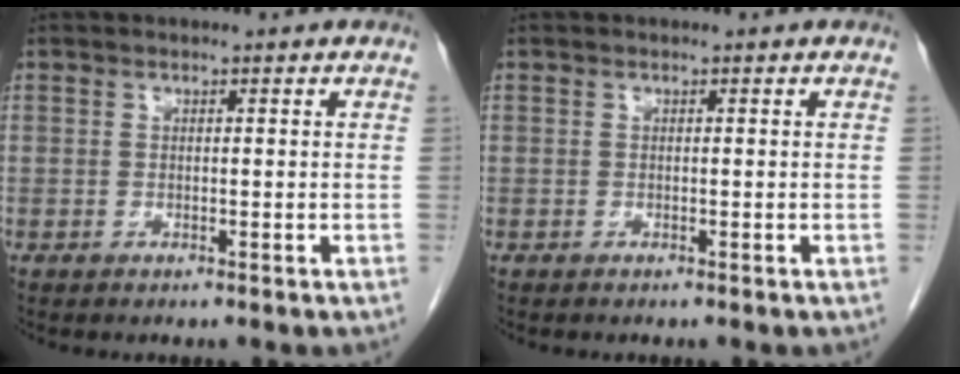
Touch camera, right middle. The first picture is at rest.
{"total": 0.0}